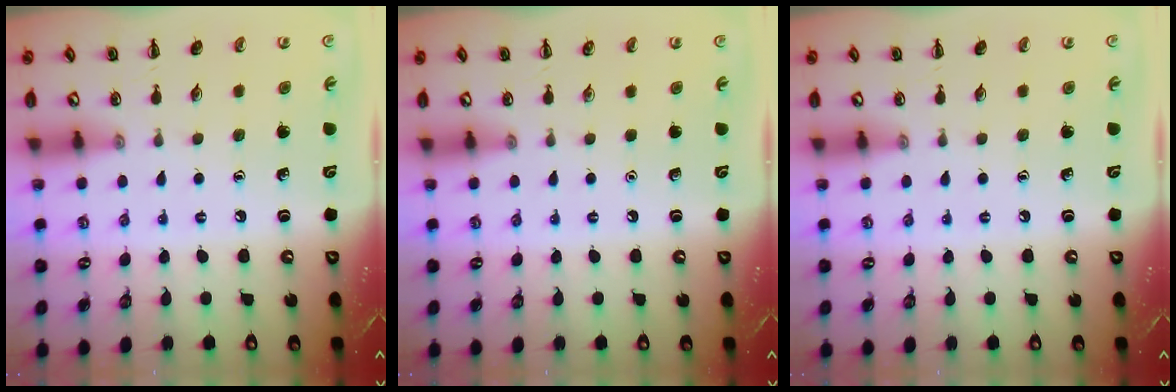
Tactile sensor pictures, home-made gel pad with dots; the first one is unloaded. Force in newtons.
{"total": 0.0}
{"total": 0.0}